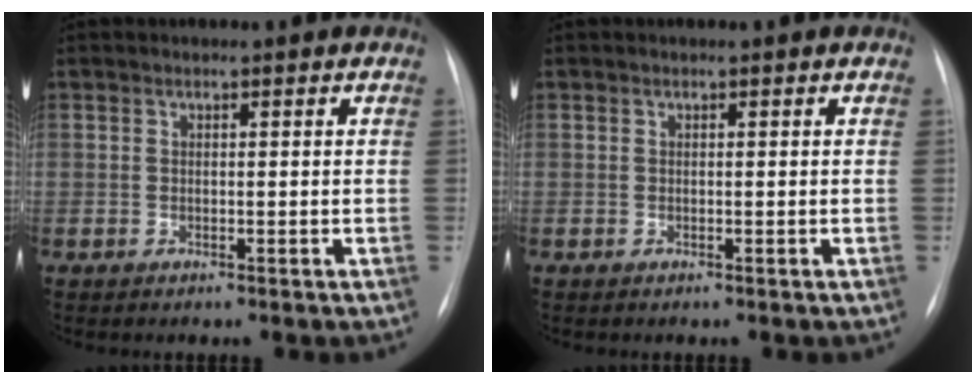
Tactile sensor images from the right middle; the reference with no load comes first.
{"total": 0.0}